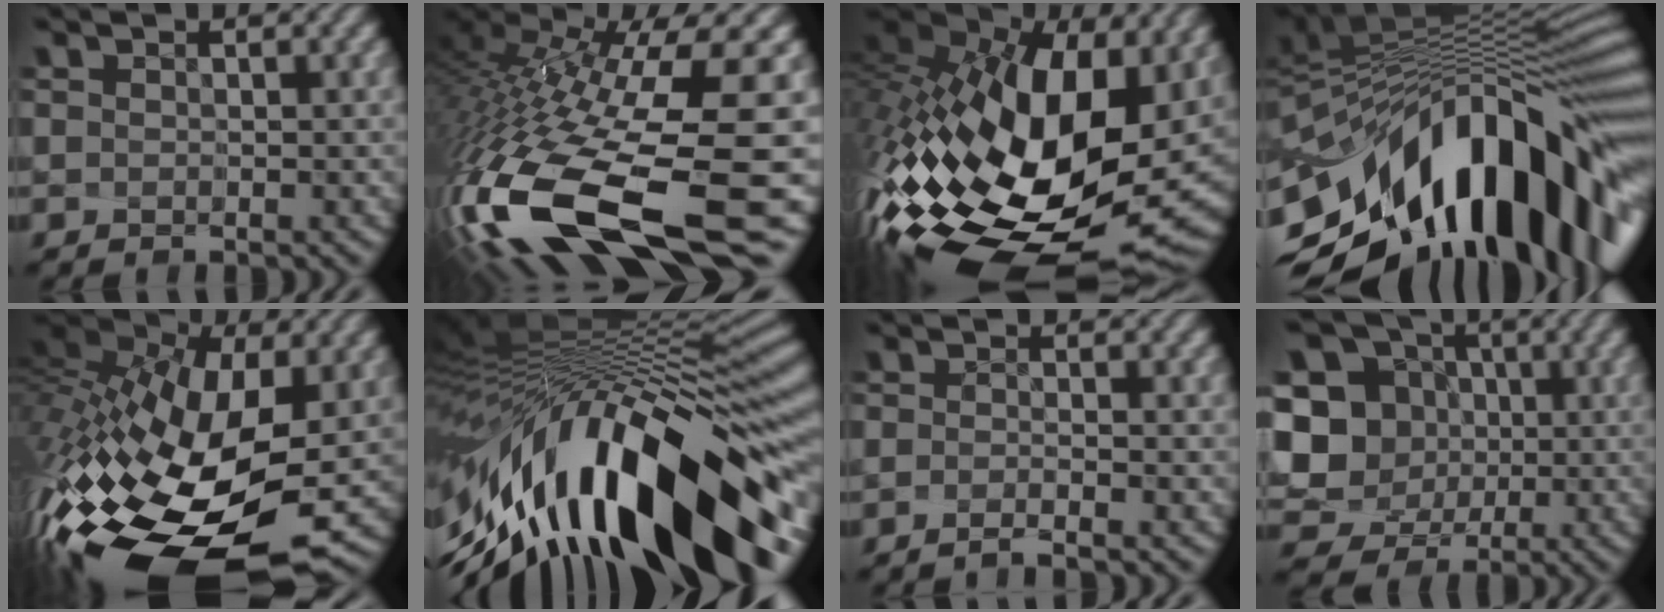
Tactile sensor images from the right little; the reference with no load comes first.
{"total": 16.3, "force": [-6.0, 4.7, 14.4], "torque": [-0.327, -0.060, -0.074]}
{"total": 18.2, "force": [-5.1, 10.5, 14.0], "torque": [-0.277, -0.034, -0.076]}
{"total": 15.5, "force": [-7.3, 6.1, 12.2], "torque": [-0.180, -0.004, -0.120]}
{"total": 17.1, "force": [-7.1, 7.9, 13.5], "torque": [-0.284, -0.035, -0.112]}
{"total": 16.2, "force": [-5.4, 5.7, 14.2], "torque": [-0.228, -0.008, -0.075]}
{"total": 2.2, "force": [-1.8, -1.2, 0.4], "torque": [-0.004, -0.023, -0.020]}
{"total": 10.2, "force": [-0.2, 9.6, 3.2], "torque": [-0.137, 0.009, -0.005]}